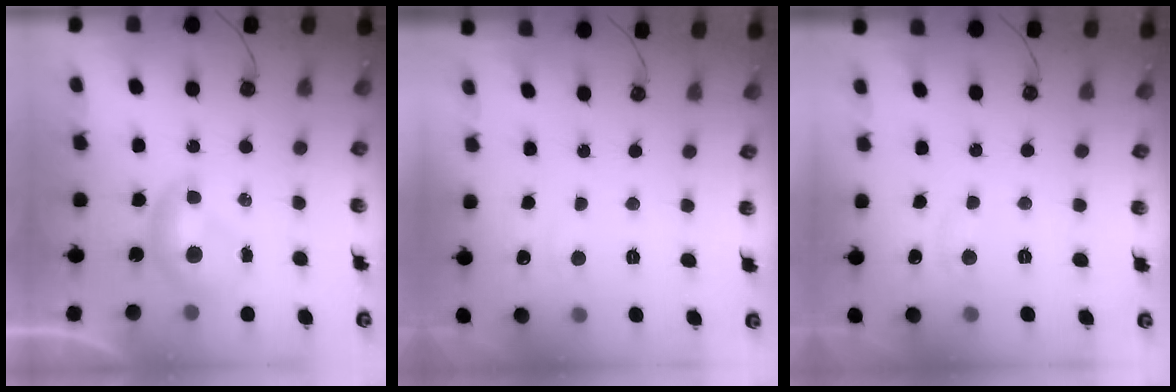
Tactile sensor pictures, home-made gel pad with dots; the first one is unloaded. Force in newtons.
{"total": 1.5, "press": 1.4, "slide": 0.6}
{"total": 2.0, "press": 1.7, "slide": 1.1}